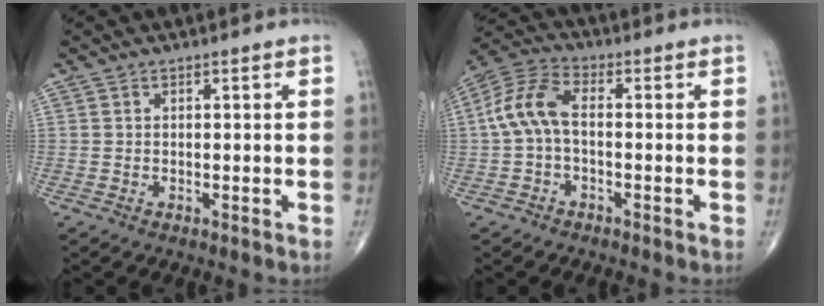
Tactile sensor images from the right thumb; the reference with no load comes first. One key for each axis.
{"total": 8.4, "fx": -0.4, "fy": 4.5, "fz": 7.2, "tx": -0.157, "ty": 0.029, "tz": -0.018}